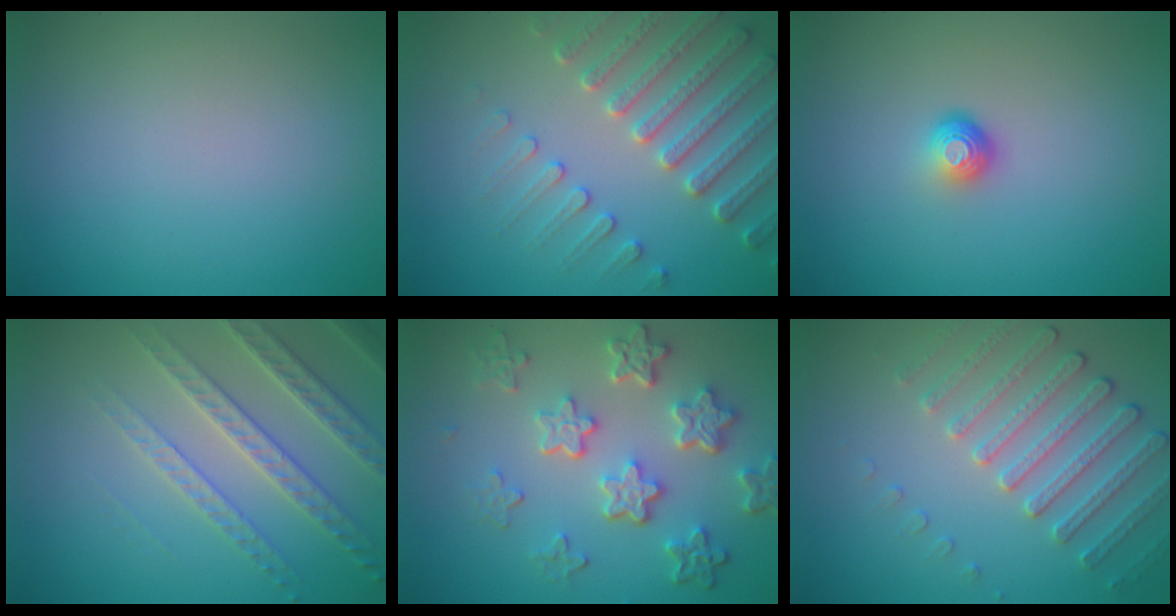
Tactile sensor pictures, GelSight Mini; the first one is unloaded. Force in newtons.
{"total": 4.8, "press": 4.5, "slide": 1.7}
{"total": 1.8, "press": 1.2, "slide": 1.4}
{"total": 4.1, "press": 3.9, "slide": 1.3}
{"total": 5.9, "press": 4.4, "slide": 3.9}
{"total": 3.3, "press": 3.0, "slide": 1.4}